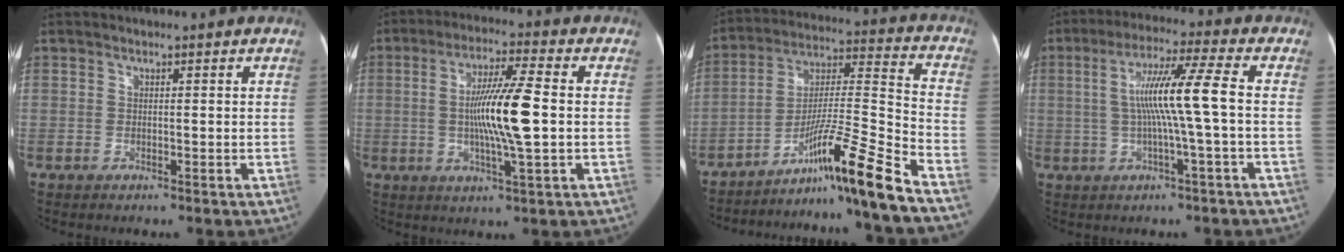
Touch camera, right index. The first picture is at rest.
{"total": 11.7, "force": [-0.4, 0.7, 11.6], "torque": [-0.216, 0.002, -0.009]}
{"total": 17.0, "force": [-12.4, -2.5, 11.4], "torque": [-0.192, 0.006, -0.208]}
{"total": 10.1, "force": [-0.3, -0.9, 10.1], "torque": [-0.186, 0.016, -0.005]}